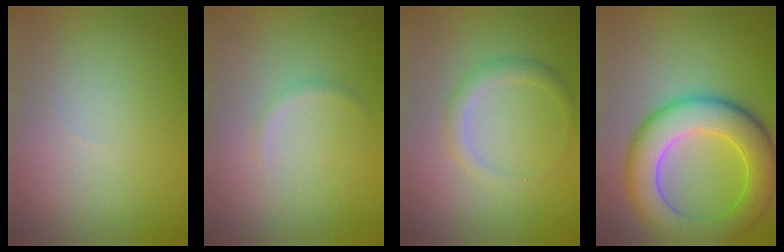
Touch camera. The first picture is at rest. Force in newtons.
{"total": 0.6, "press": 0.6, "slide": 0.0}
{"total": 1.8, "press": 1.8, "slide": 0.0}
{"total": 8.5, "press": 8.5, "slide": 0.5}